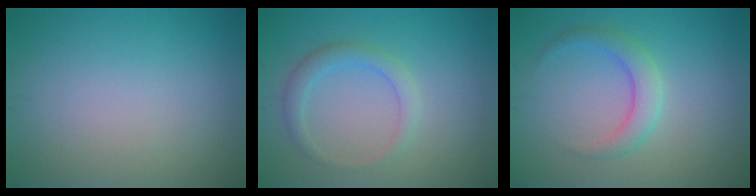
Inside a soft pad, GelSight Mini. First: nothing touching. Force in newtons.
{"total": 2.2, "press": 2.2, "slide": 0.1}
{"total": 2.7, "press": 2.7, "slide": 0.2}